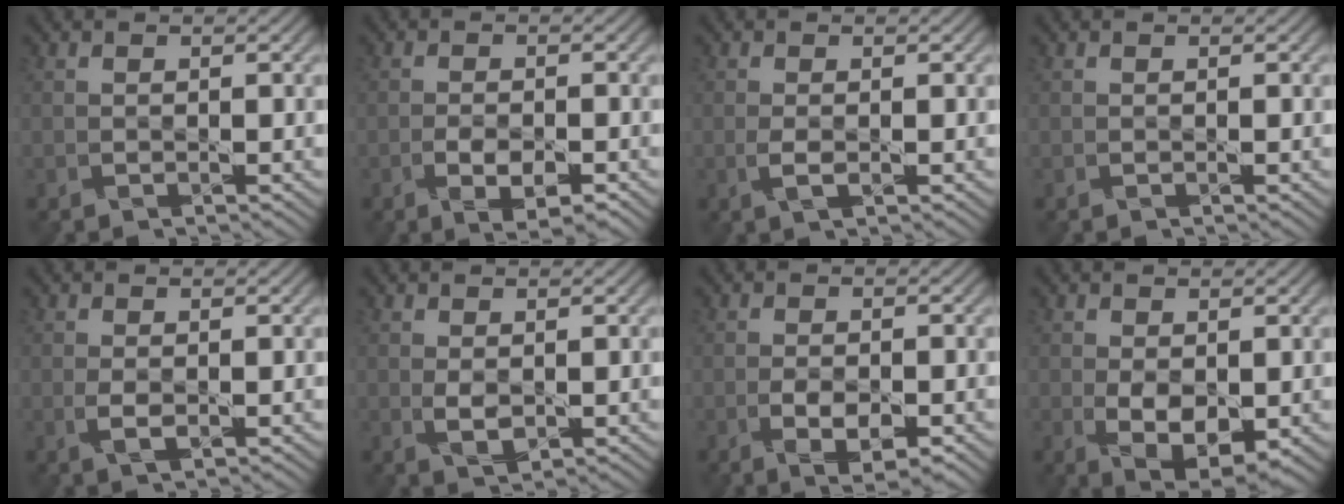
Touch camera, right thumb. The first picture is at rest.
{"total": 3.9, "force": [-1.9, 1.4, 3.1], "torque": [-0.057, 0.000, -0.032]}
{"total": 1.9, "force": [-0.5, 0.8, 1.7], "torque": [-0.043, -0.002, -0.009]}
{"total": 0.0}
{"total": 2.1, "force": [-0.3, 1.1, 1.8], "torque": [-0.044, -0.004, -0.005]}
{"total": 2.3, "force": [0.2, 1.4, 1.9], "torque": [-0.042, -0.002, 0.007]}
{"total": 4.2, "force": [-1.8, 1.7, 3.4], "torque": [-0.063, -0.001, -0.030]}
{"total": 5.3, "force": [-0.7, 3.0, 4.3], "torque": [-0.090, -0.013, -0.005]}